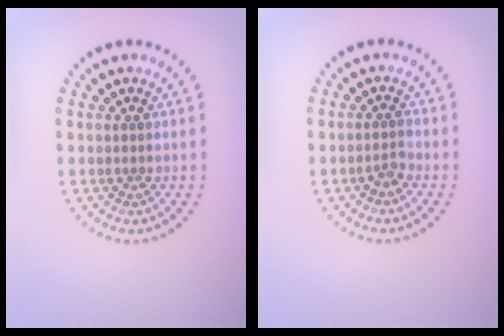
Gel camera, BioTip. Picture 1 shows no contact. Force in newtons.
{"total": 1.0, "press": 0.8, "slide": 0.6}